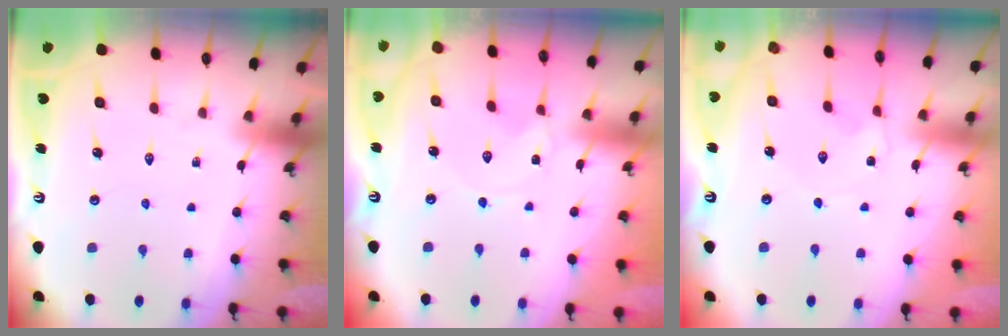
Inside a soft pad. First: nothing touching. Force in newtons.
{"total": 0.0}
{"total": 1.4, "press": 1.3, "slide": 0.4}